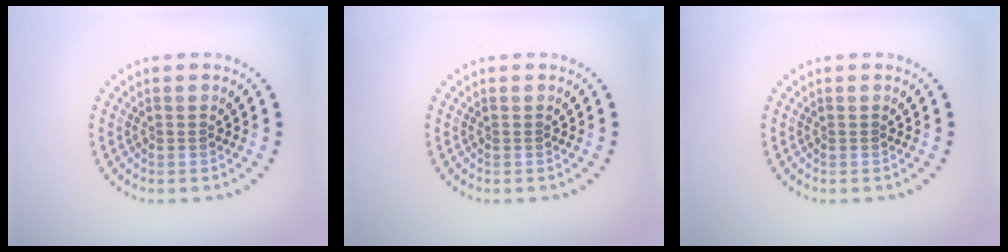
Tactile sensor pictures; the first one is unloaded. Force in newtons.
{"total": 0.0}
{"total": 0.0}